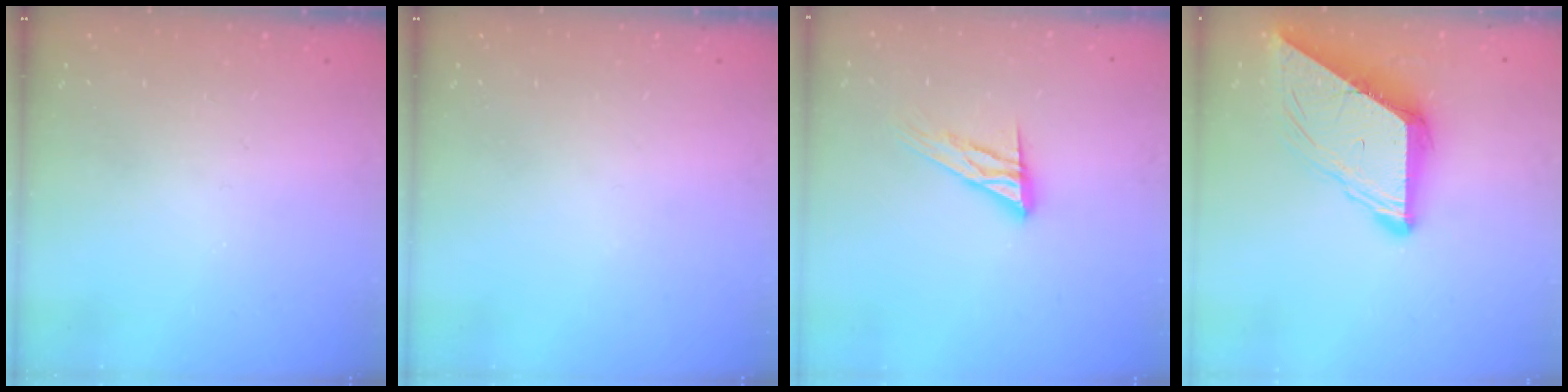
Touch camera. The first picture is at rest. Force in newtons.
{"total": 0.0}
{"total": 12.0, "press": 12.0, "slide": 1.0}
{"total": 10.3, "press": 10.3, "slide": 1.1}